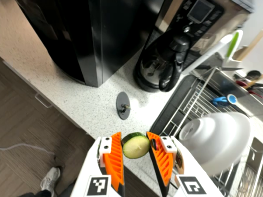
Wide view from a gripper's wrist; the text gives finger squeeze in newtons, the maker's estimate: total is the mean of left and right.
{"total": 9.1, "left": 9.5, "right": 8.8}